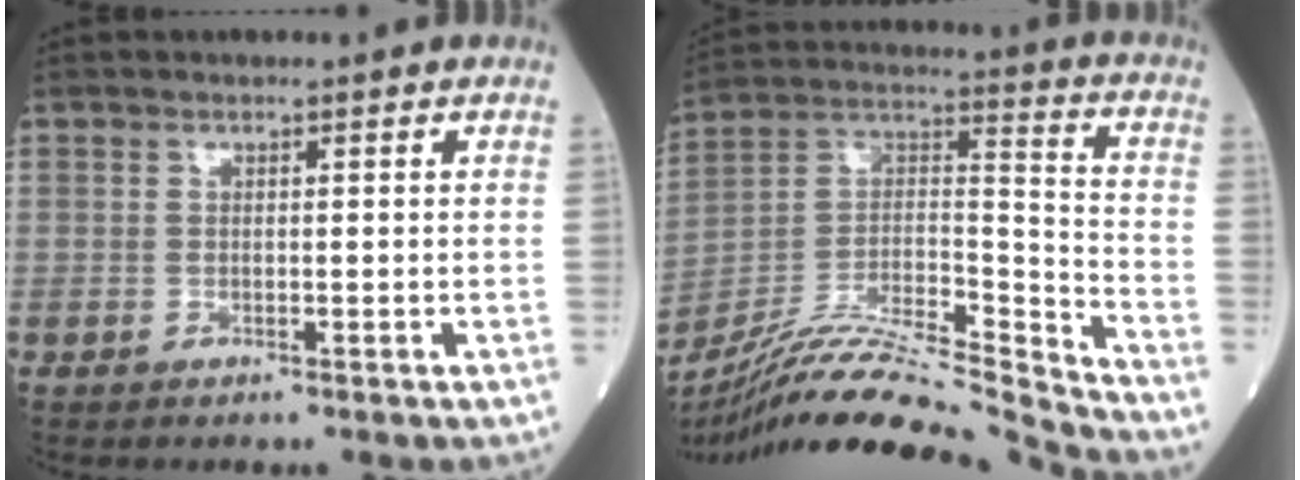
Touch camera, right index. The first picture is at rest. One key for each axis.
{"total": 21.6, "fx": -20.1, "fy": -0.8, "fz": 7.8, "tx": -0.170, "ty": 0.014, "tz": -0.344}